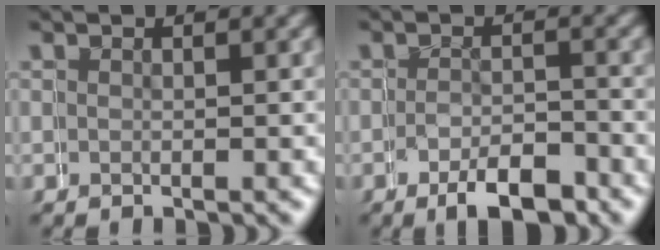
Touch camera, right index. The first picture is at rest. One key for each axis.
{"total": 3.7, "fx": -2.7, "fy": 1.6, "fz": 2.0, "tx": -0.018, "ty": -0.006, "tz": -0.050}